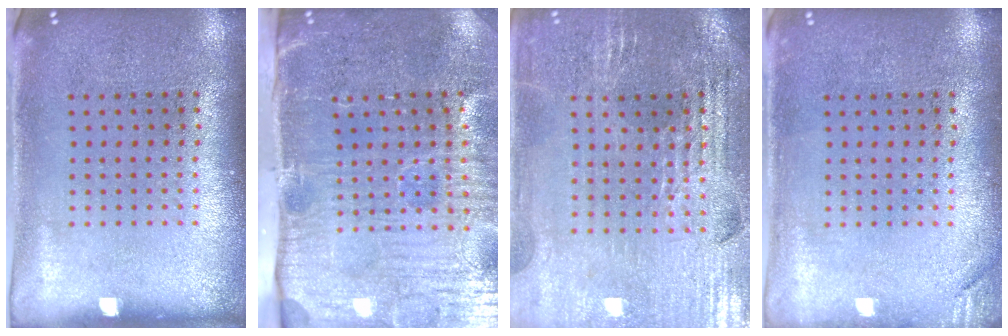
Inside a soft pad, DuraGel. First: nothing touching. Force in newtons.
{"total": 5.2, "press": 4.3, "slide": 2.9}
{"total": 2.8, "press": 2.8, "slide": 0.5}
{"total": 1.3, "press": 1.2, "slide": 0.3}